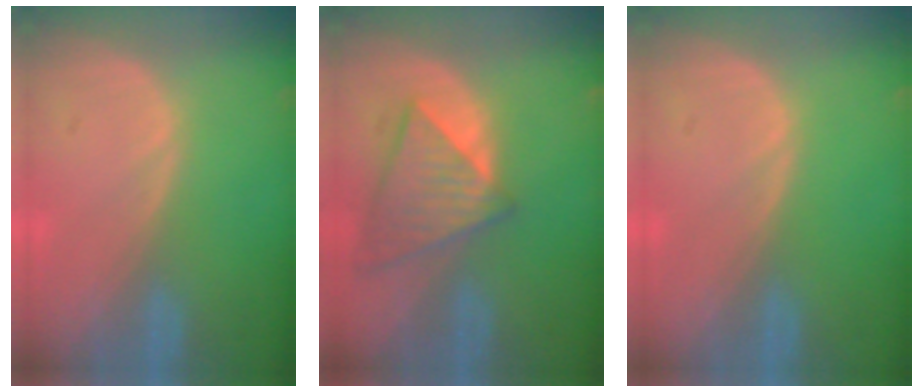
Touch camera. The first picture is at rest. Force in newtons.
{"total": 7.8, "press": 7.0, "slide": 3.4}
{"total": 0.0}